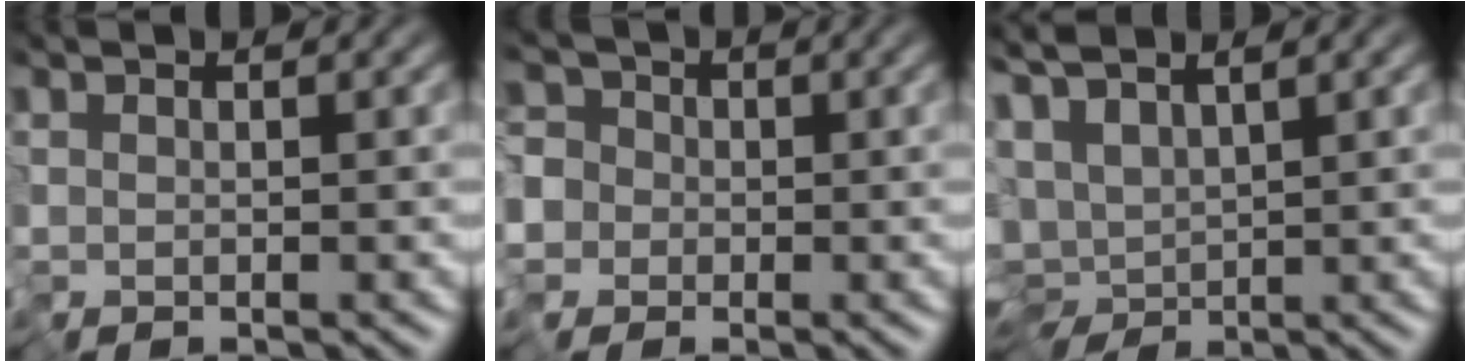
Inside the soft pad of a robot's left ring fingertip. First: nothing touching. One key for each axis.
{"total": 5.3, "fx": -0.4, "fy": 5.1, "fz": 1.4, "tx": -0.026, "ty": 0.024, "tz": -0.035}
{"total": 5.2, "fx": 0.7, "fy": 3.0, "fz": 4.2, "tx": -0.076, "ty": -0.005, "tz": 0.023}